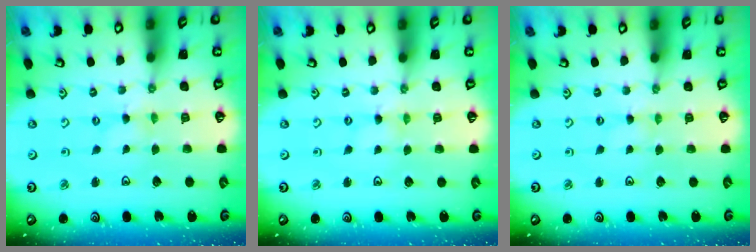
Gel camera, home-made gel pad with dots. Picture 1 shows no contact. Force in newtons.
{"total": 0.0}
{"total": 0.0}